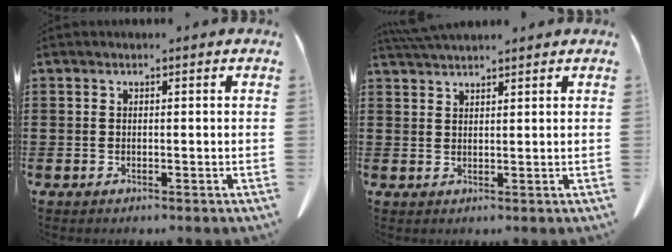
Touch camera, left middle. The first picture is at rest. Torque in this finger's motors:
{"motor_torque": [0.19, 0.18, 0.14, 0.04]}